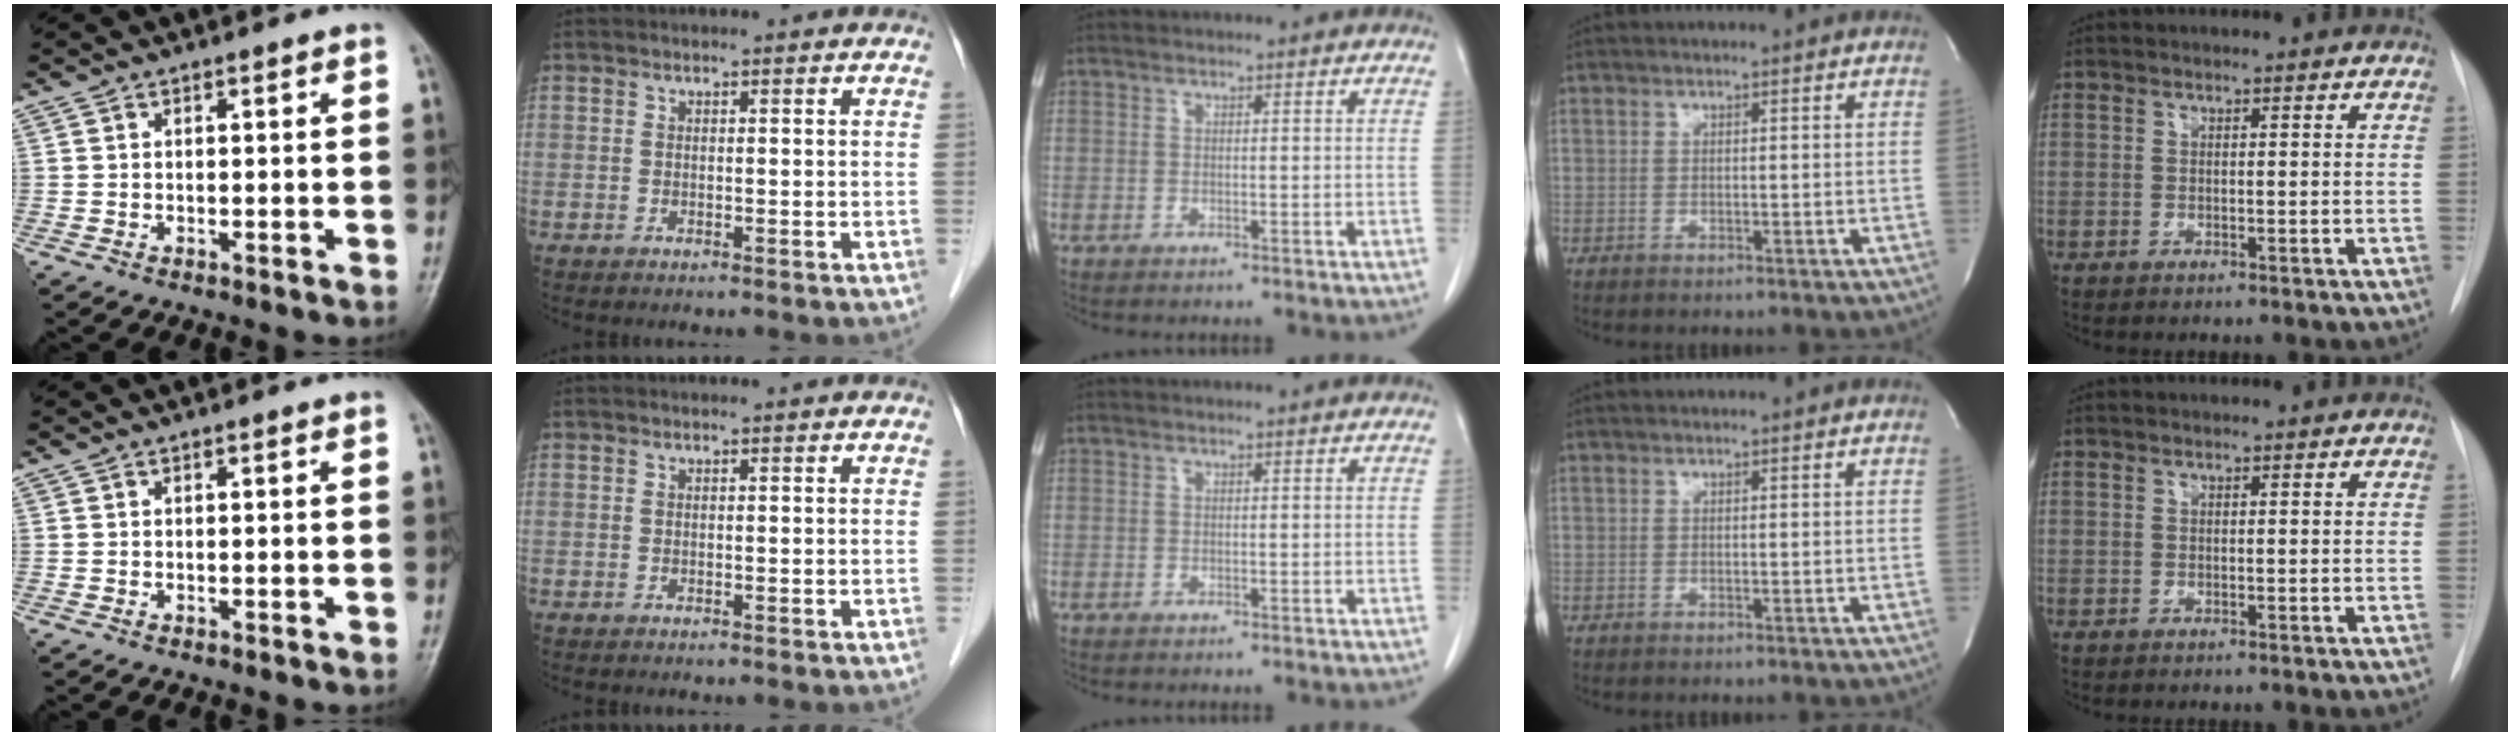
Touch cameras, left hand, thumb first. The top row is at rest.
{}